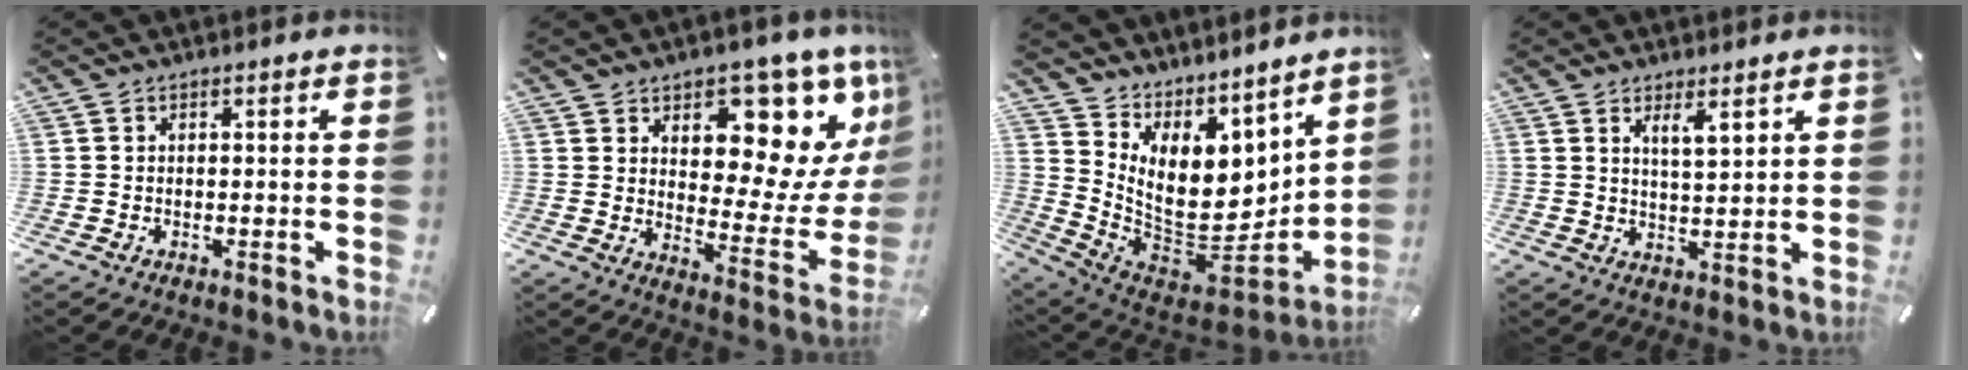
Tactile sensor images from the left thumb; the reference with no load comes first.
{"total": 13.4, "force": [9.0, 7.1, 6.8], "torque": [-0.064, -0.097, 0.147]}
{"total": 13.3, "force": [4.1, 10.0, 7.8], "torque": [-0.130, -0.088, 0.082]}
{"total": 4.3, "force": [3.2, 0.6, 2.8], "torque": [-0.053, -0.016, 0.053]}